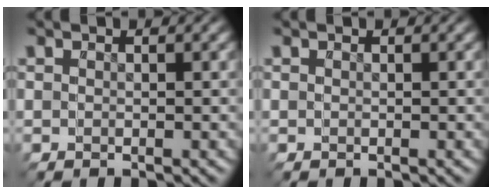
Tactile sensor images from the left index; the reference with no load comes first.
{"total": 0.0}